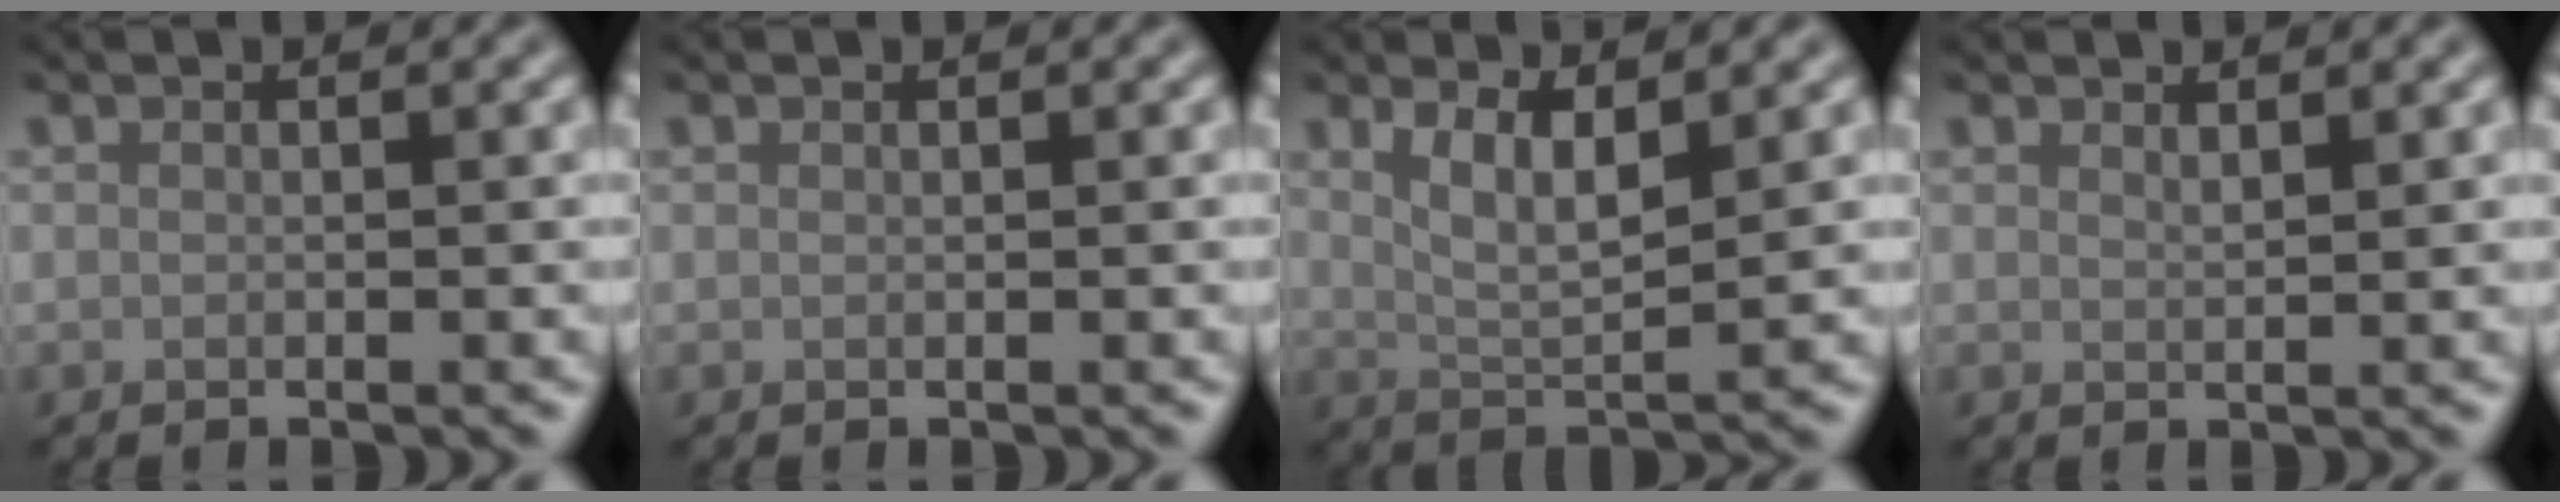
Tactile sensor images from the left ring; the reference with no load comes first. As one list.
[{"total": 0.0}, {"total": 3.8, "force": [1.8, 1.0, 3.2], "torque": [-0.064, -0.008, 0.036]}, {"total": 0.8, "force": [0.8, 0.1, 0.3], "torque": [-0.003, -0.001, 0.014]}]